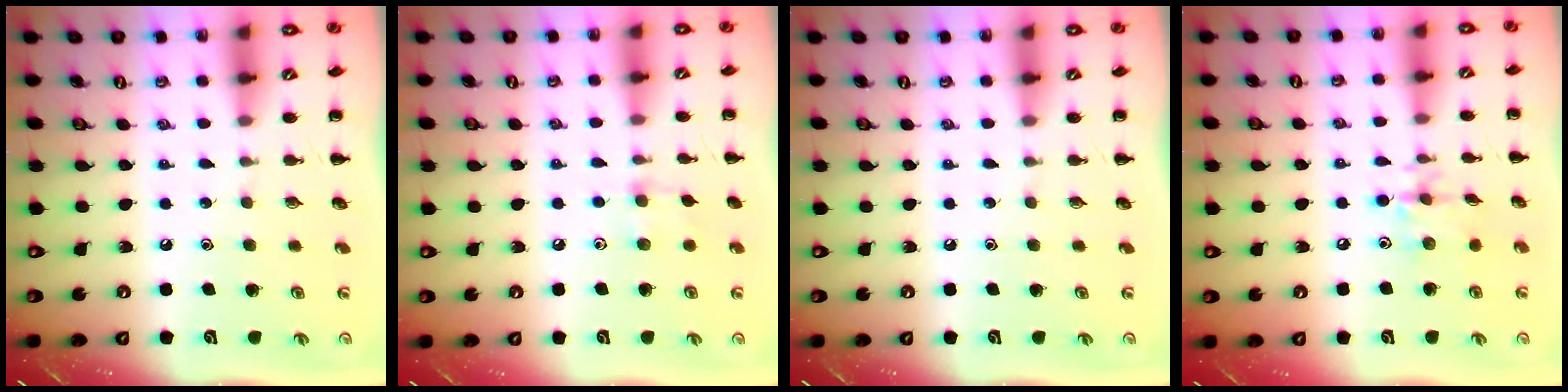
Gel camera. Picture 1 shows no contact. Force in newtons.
{"total": 4.0, "press": 3.8, "slide": 1.1}
{"total": 0.0}
{"total": 6.6, "press": 6.6, "slide": 0.5}